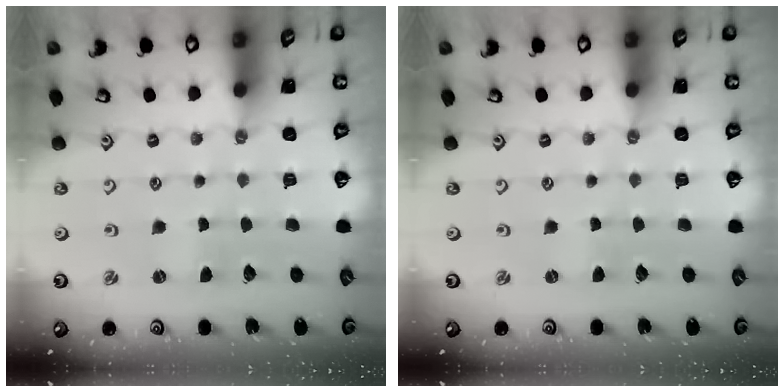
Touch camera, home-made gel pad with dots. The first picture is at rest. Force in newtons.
{"total": 0.0}